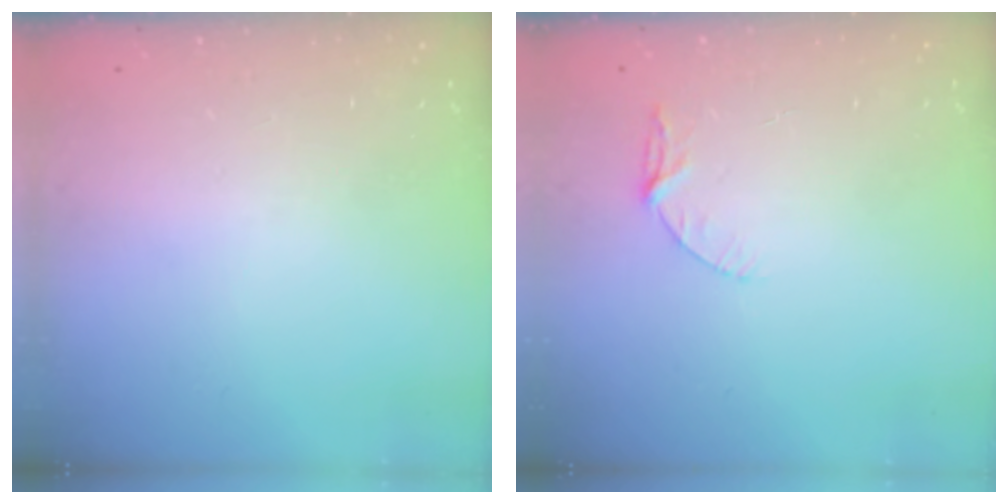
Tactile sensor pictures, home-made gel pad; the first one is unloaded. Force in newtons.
{"total": 5.2, "press": 5.1, "slide": 0.6}